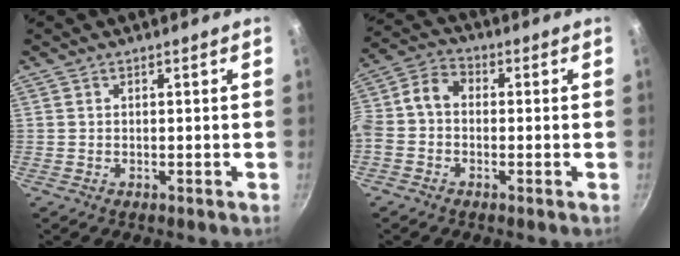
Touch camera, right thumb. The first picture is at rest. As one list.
[{"total": 7.5, "force": [-1.1, 5.5, 5.0], "torque": [-0.101, 0.035, -0.041]}]